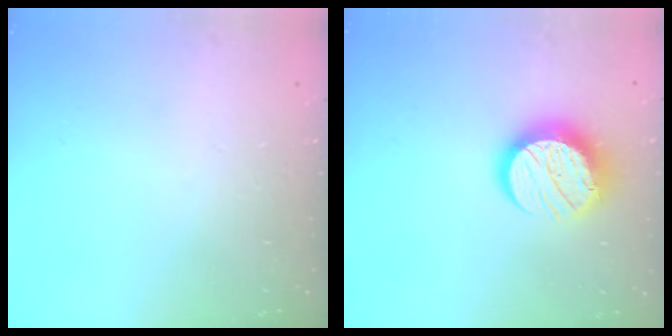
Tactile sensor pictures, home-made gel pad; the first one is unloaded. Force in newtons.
{"total": 13.7, "press": 13.6, "slide": 1.0}